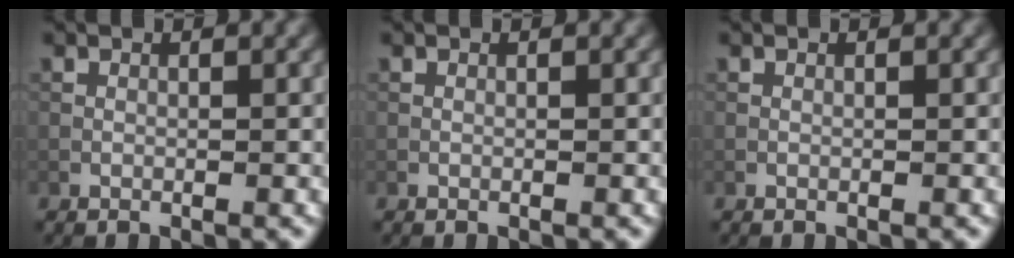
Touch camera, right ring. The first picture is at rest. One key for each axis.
{"total": 0.0}
{"total": 0.0}